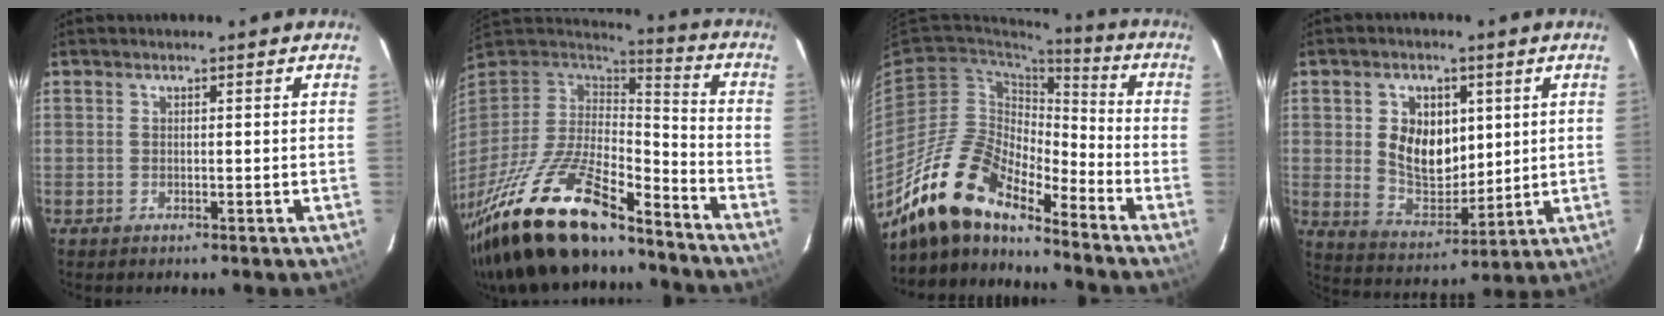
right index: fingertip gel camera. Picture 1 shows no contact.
{"total": 28.6, "force": [-20.2, 8.9, 18.1], "torque": [-0.358, -0.050, -0.345]}
{"total": 16.8, "force": [-14.0, 4.8, 8.0], "torque": [-0.146, -0.008, -0.272]}
{"total": 10.7, "force": [2.2, 7.6, 7.3], "torque": [-0.136, 0.003, 0.054]}